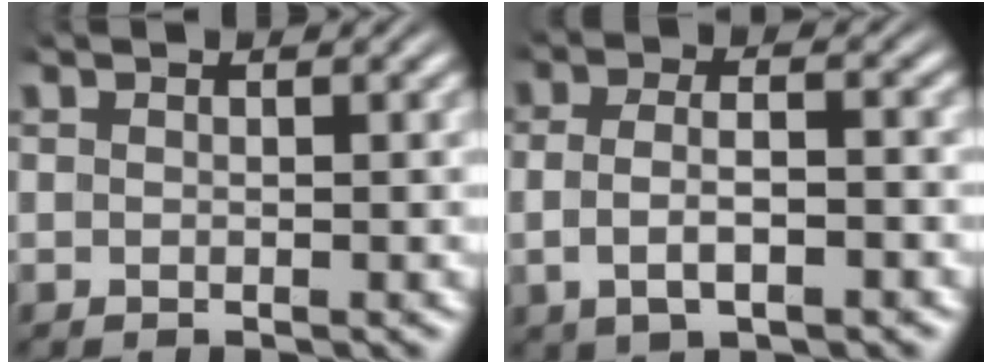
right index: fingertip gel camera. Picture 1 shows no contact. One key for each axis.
{"total": 4.3, "fx": -0.8, "fy": 2.4, "fz": 3.4, "tx": -0.060, "ty": -0.004, "tz": -0.012}